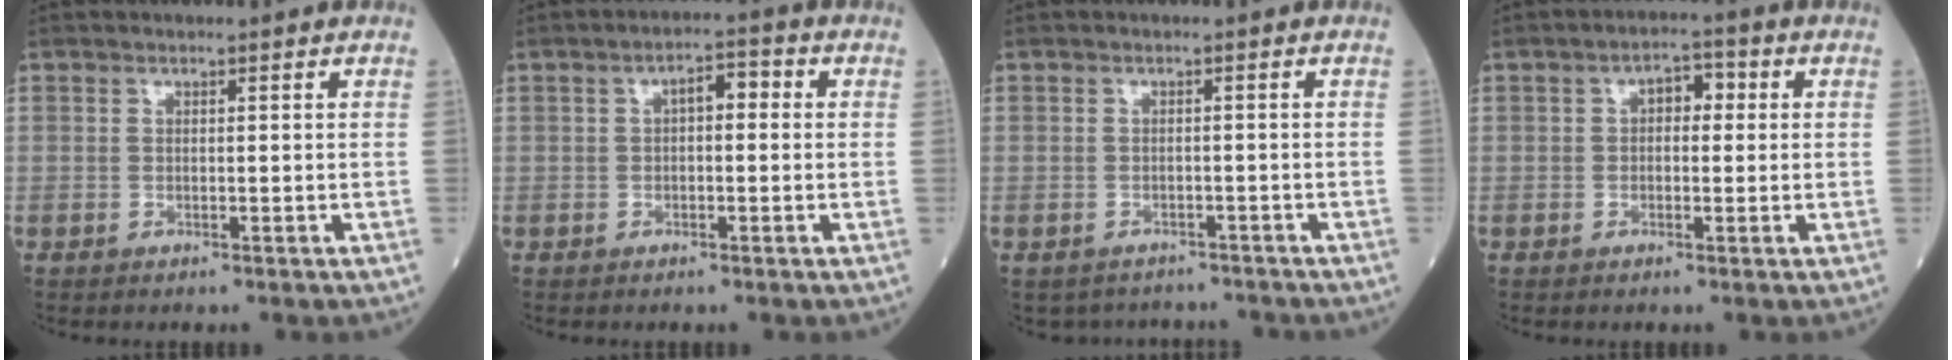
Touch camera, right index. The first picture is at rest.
{"total": 3.7, "force": [0.5, 1.6, 3.3], "torque": [-0.050, 0.022, 0.005]}
{"total": 5.4, "force": [-4.7, 2.6, -0.4], "torque": [0.010, 0.017, -0.058]}
{"total": 3.7, "force": [0.6, 2.0, 3.1], "torque": [-0.042, 0.021, 0.005]}